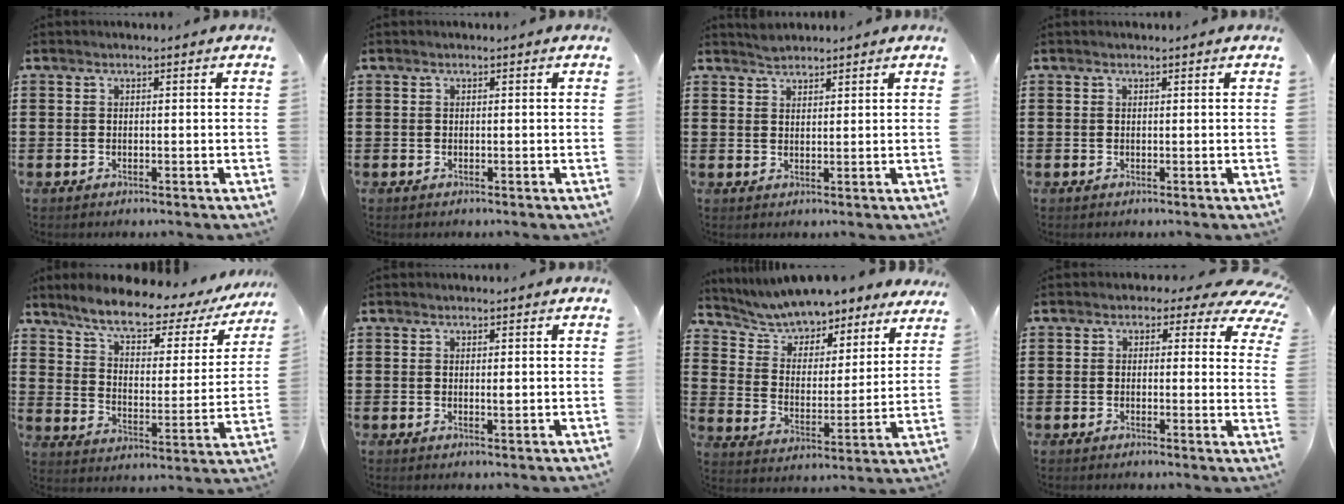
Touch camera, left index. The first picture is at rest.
{"total": 0.0}
{"total": 1.8, "force": [1.7, 0.4, 0.2], "torque": [-0.008, 0.001, 0.034]}
{"total": 0.0}
{"total": 7.3, "force": [5.9, 1.2, 4.1], "torque": [-0.096, -0.034, 0.093]}
{"total": 0.9, "force": [0.1, 0.2, 0.9], "torque": [-0.018, -0.001, 0.002]}
{"total": 6.4, "force": [6.3, 0.9, 0.2], "torque": [-0.041, -0.048, 0.111]}
{"total": 3.1, "force": [1.5, 2.2, 1.6], "torque": [-0.020, -0.008, 0.018]}